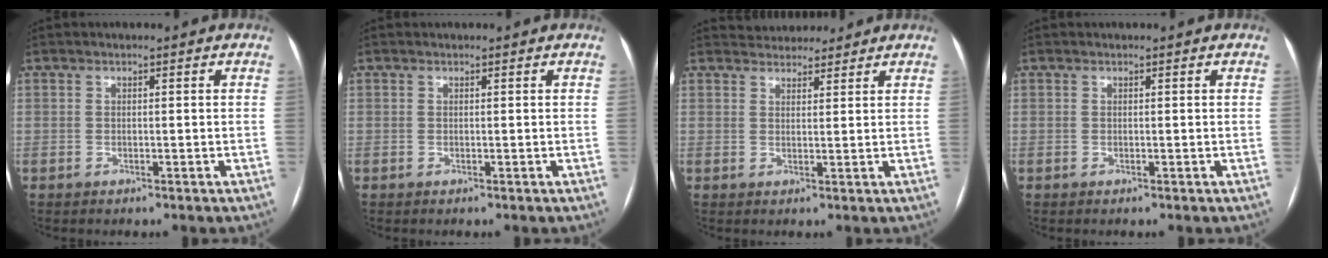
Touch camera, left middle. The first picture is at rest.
{"total": 0.5, "force": [0.5, 0.1, 0.0], "torque": [-0.007, 0.011, 0.007]}
{"total": 5.4, "force": [5.1, 1.7, 0.7], "torque": [-0.009, 0.020, 0.073]}
{"total": 0.0}